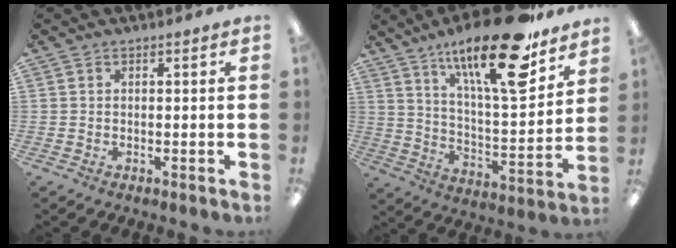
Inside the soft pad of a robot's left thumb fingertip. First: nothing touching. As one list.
[{"total": 23.7, "force": [16.0, 6.5, 16.3], "torque": [-0.259, -0.098, 0.257]}]